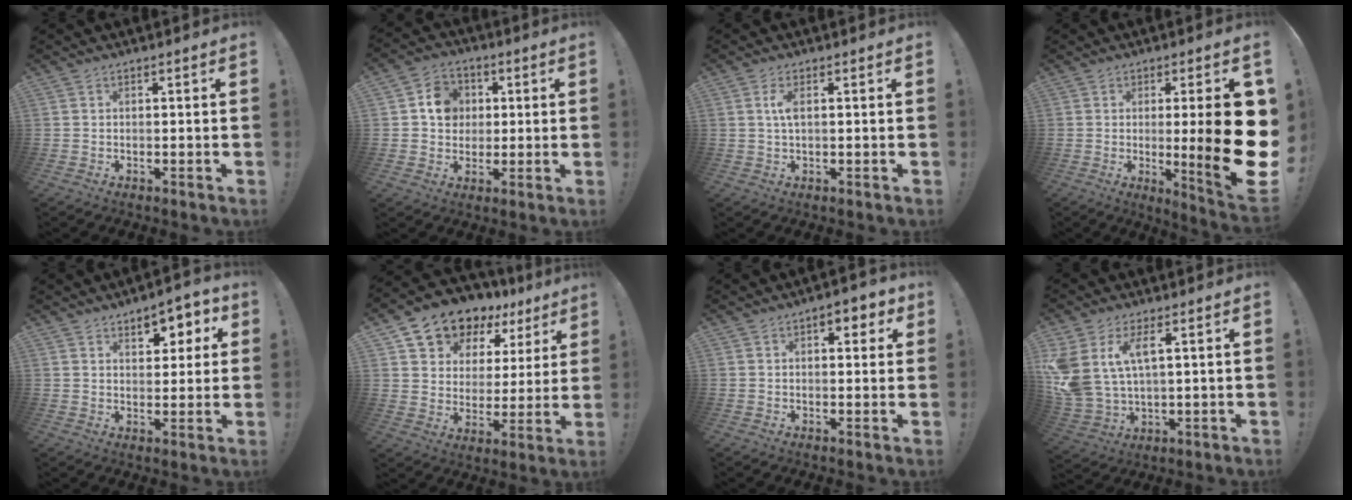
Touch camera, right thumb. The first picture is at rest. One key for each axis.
{"total": 10.5, "fx": 2.0, "fy": 9.5, "fz": 4.1, "tx": -0.051, "ty": 0.003, "tz": 0.044}
{"total": 3.3, "fx": 0.5, "fy": 1.2, "fz": 3.1, "tx": -0.062, "ty": -0.002, "tz": 0.003}
{"total": 19.6, "fx": -0.5, "fy": 3.0, "fz": 19.3, "tx": -0.260, "ty": -0.017, "tz": -0.001}
{"total": 7.4, "fx": 3.9, "fy": 4.6, "fz": 4.3, "tx": -0.034, "ty": -0.025, "tz": 0.062}
{"total": 11.6, "fx": 9.2, "fy": 6.4, "fz": 3.0, "tx": -0.064, "ty": -0.072, "tz": 0.169}
{"total": 4.7, "fx": 2.0, "fy": 2.6, "fz": 3.4, "tx": -0.029, "ty": -0.007, "tz": 0.028}
{"total": 10.4, "fx": 5.0, "fy": 5.4, "fz": 7.3, "tx": -0.164, "ty": -0.018, "tz": 0.097}